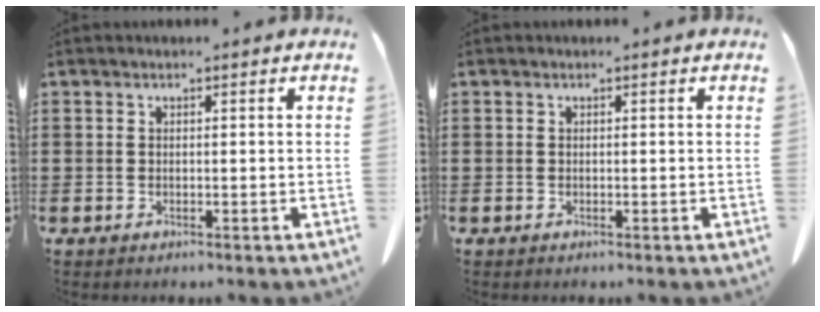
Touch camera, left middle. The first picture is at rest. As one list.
[{"total": 0.0}]